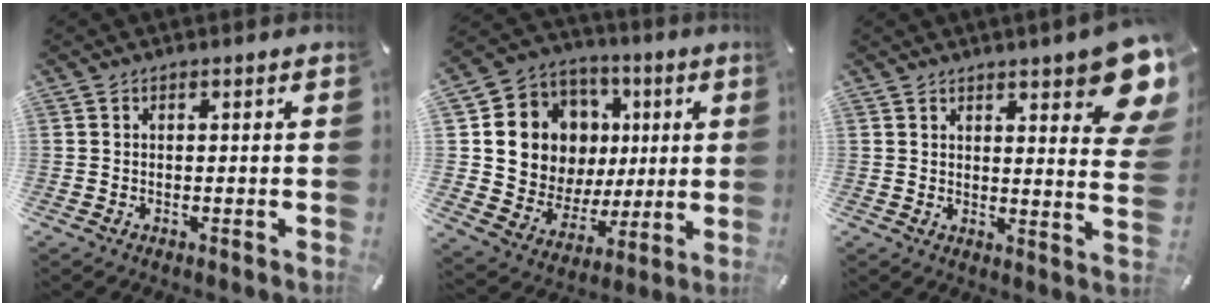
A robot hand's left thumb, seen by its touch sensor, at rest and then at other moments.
{"total": 12.3, "force": [3.1, 11.6, 2.8], "torque": [-0.053, -0.033, 0.077]}
{"total": 12.5, "force": [7.6, 3.7, 9.1], "torque": [-0.112, -0.059, 0.130]}